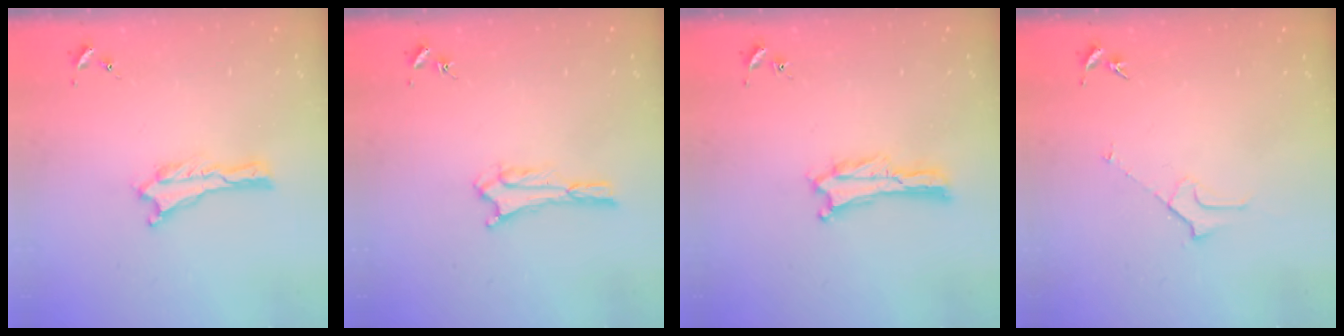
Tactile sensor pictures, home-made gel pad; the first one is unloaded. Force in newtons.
{"total": 3.3, "press": 3.3, "slide": 0.4}
{"total": 0.0}
{"total": 2.3, "press": 2.3, "slide": 0.2}